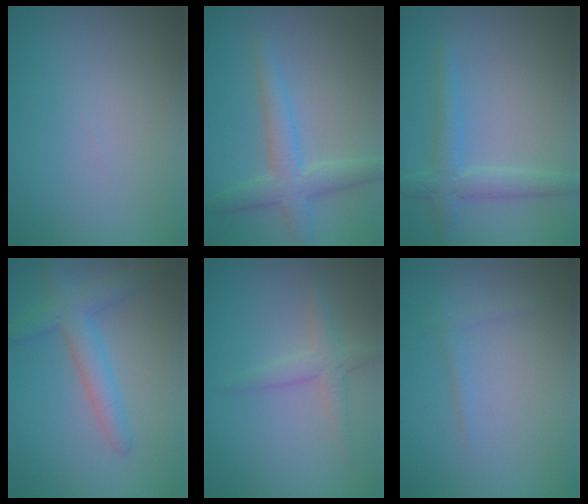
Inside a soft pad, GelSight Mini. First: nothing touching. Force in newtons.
{"total": 3.9, "press": 3.9, "slide": 0.3}
{"total": 3.1, "press": 3.1, "slide": 0.2}
{"total": 3.9, "press": 3.8, "slide": 0.1}
{"total": 2.2, "press": 2.2, "slide": 0.1}
{"total": 0.8, "press": 0.8, "slide": 0.0}